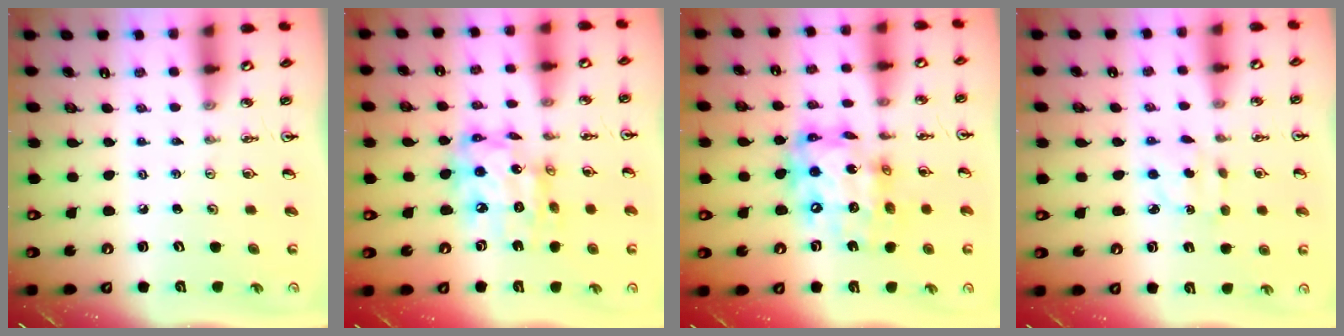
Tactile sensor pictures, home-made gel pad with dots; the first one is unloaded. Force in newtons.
{"total": 14.0, "press": 13.9, "slide": 1.6}
{"total": 16.6, "press": 16.6, "slide": 1.6}
{"total": 3.0, "press": 2.9, "slide": 0.6}